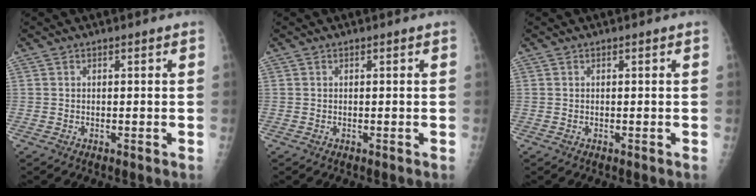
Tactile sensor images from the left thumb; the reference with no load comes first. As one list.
[{"total": 0.0}, {"total": 0.0}]